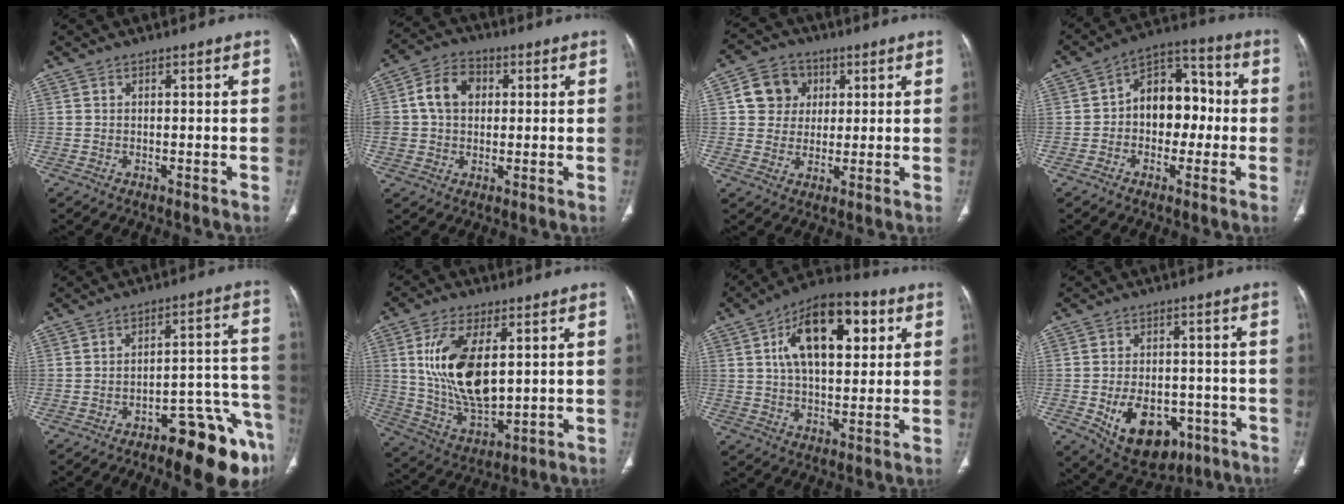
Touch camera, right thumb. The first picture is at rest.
{"total": 9.7, "force": [1.6, 7.5, 6.1], "torque": [-0.094, 0.016, 0.023]}
{"total": 8.5, "force": [2.3, 7.6, 3.1], "torque": [-0.023, -0.002, 0.035]}
{"total": 11.9, "force": [-0.6, 8.5, 8.3], "torque": [-0.073, 0.043, -0.022]}
{"total": 16.1, "force": [-10.5, 4.2, 11.4], "torque": [-0.078, 0.083, -0.145]}
{"total": 16.6, "force": [3.4, 8.6, 13.8], "torque": [-0.247, -0.020, 0.075]}
{"total": 17.8, "force": [5.6, 9.1, 14.2], "torque": [-0.195, 0.006, 0.085]}
{"total": 14.1, "force": [-5.2, 9.4, 9.1], "torque": [-0.110, 0.019, -0.060]}